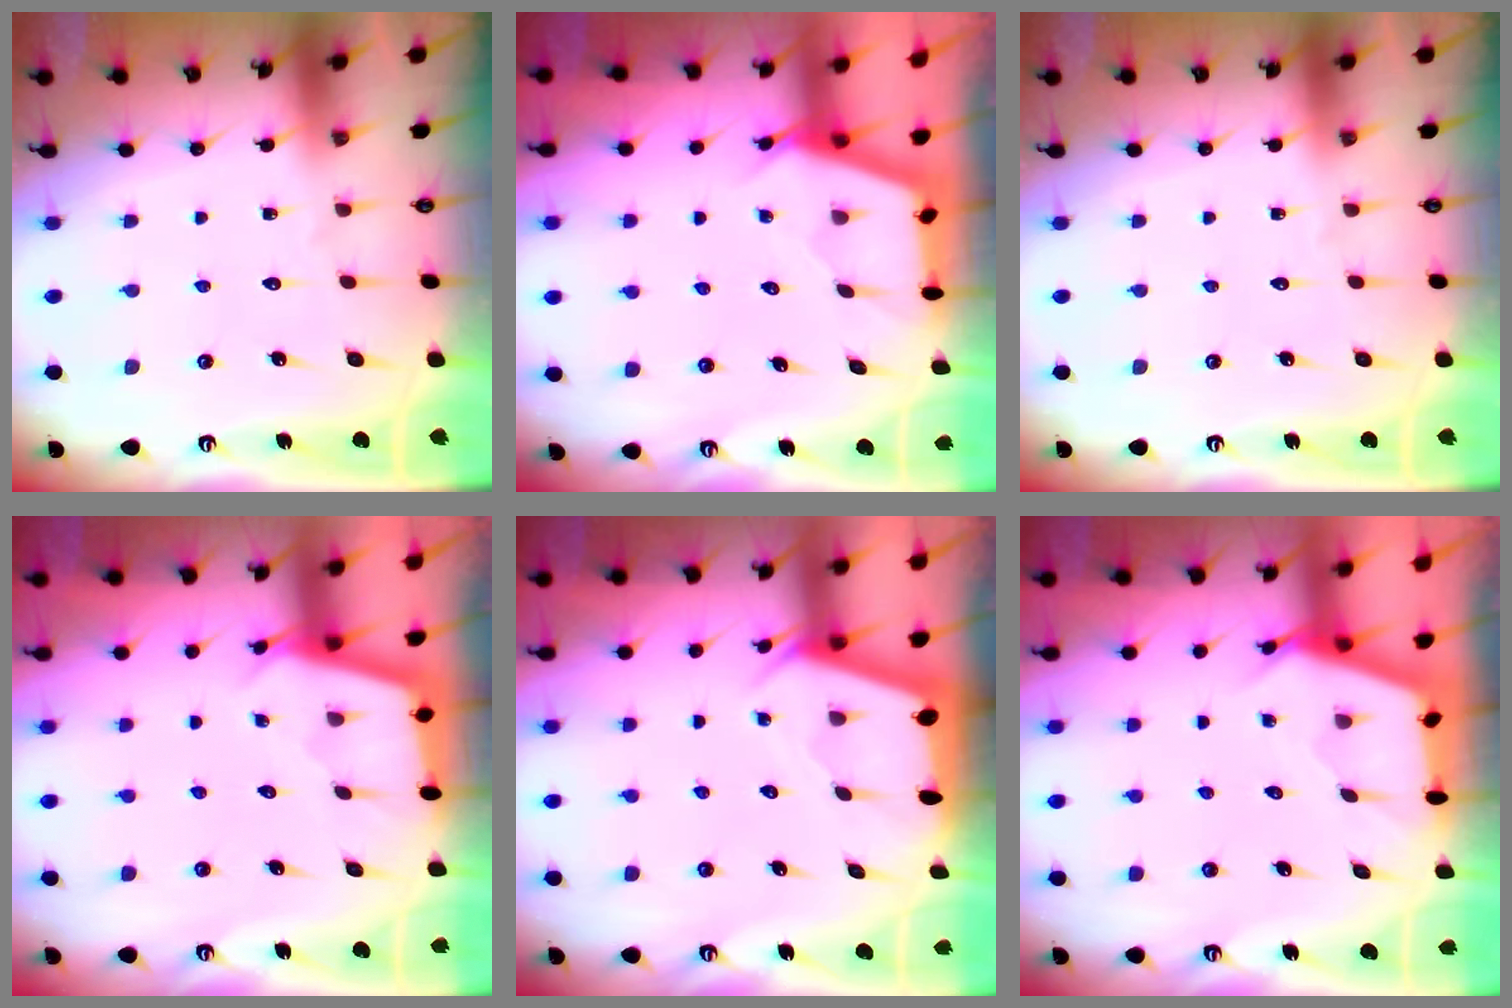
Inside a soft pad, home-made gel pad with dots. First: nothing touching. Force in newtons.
{"total": 3.0, "press": 3.0, "slide": 0.4}
{"total": 0.0}
{"total": 3.0, "press": 3.0, "slide": 0.3}
{"total": 2.4, "press": 2.4, "slide": 0.3}
{"total": 2.5, "press": 2.5, "slide": 0.3}